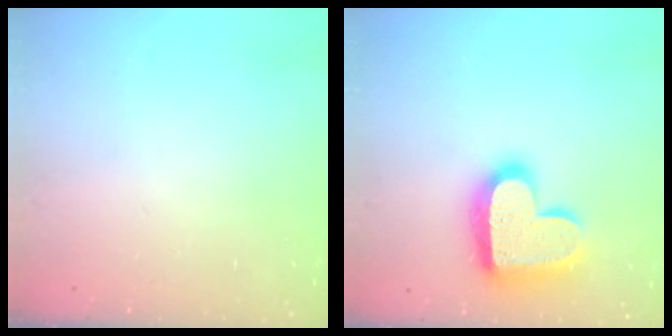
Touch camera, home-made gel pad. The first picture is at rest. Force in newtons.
{"total": 20.5, "press": 20.4, "slide": 1.5}